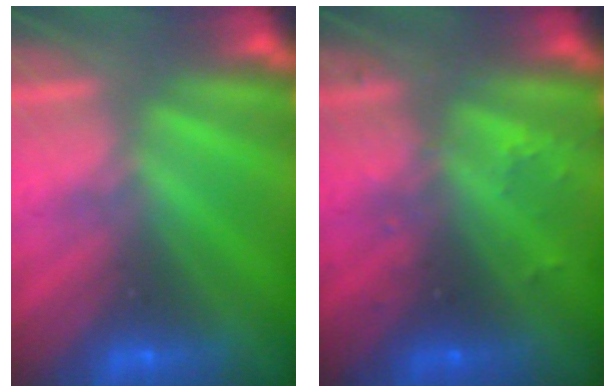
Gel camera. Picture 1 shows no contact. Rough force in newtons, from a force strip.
{"total": 2.4}